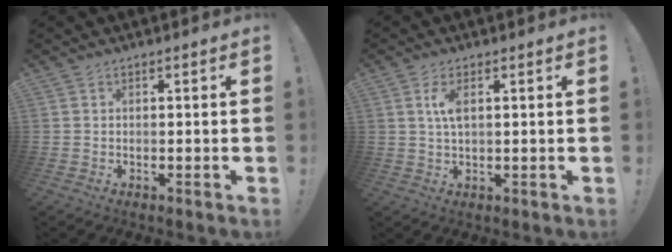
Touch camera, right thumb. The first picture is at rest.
{"total": 4.3, "force": [1.2, 1.7, 3.8], "torque": [-0.077, 0.000, 0.015]}